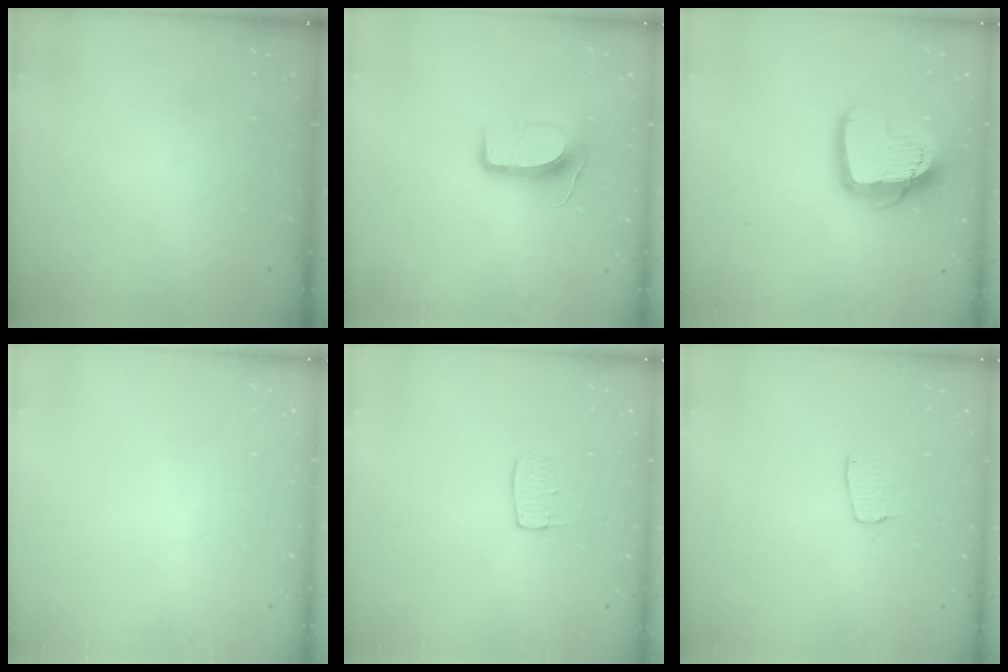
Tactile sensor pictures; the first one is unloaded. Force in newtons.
{"total": 9.9, "press": 9.9, "slide": 0.2}
{"total": 15.5, "press": 15.4, "slide": 1.4}
{"total": 0.0}
{"total": 6.7, "press": 6.6, "slide": 0.4}
{"total": 4.7, "press": 4.7, "slide": 0.3}